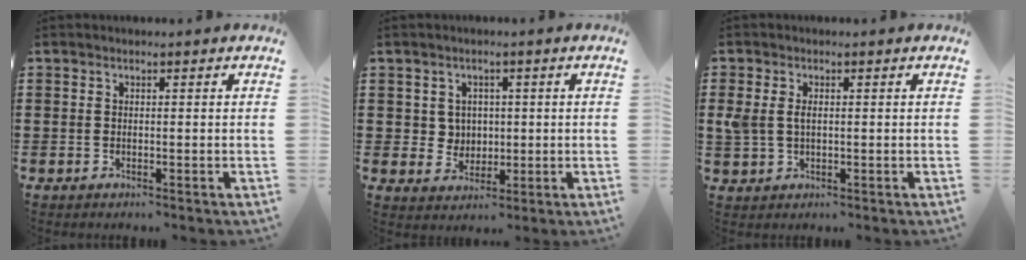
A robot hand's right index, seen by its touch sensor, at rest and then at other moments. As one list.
[{"total": 3.5, "force": [0.8, 3.3, 0.7], "torque": [-0.031, 0.012, 0.012]}, {"total": 2.8, "force": [0.4, 1.7, 2.1], "torque": [-0.061, 0.002, 0.002]}]